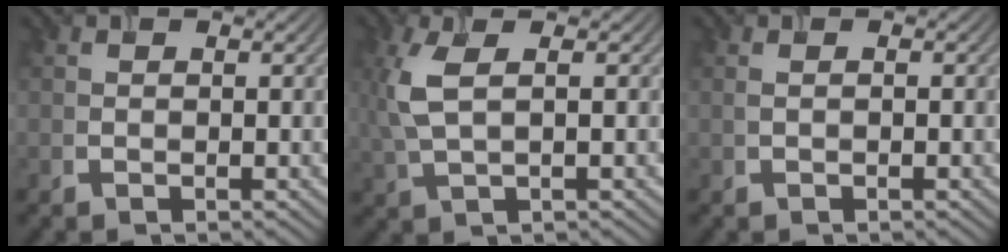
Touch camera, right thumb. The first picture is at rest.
{"total": 5.3, "force": [1.1, 2.1, 4.8], "torque": [-0.129, 0.005, 0.021]}
{"total": 0.6, "force": [0.1, 0.1, 0.5], "torque": [-0.013, 0.002, 0.002]}